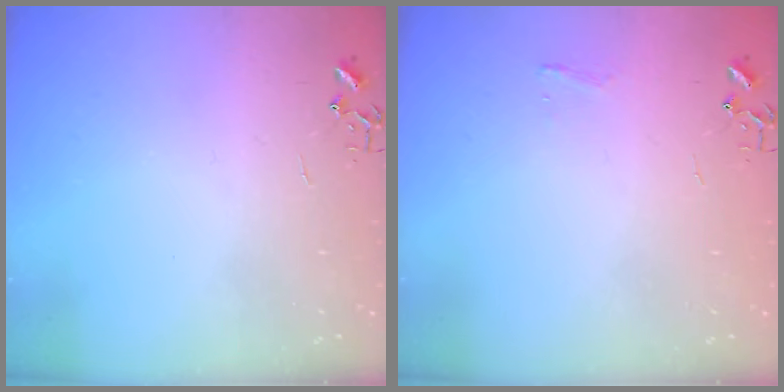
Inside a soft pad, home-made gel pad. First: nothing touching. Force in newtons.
{"total": 3.4, "press": 3.4, "slide": 0.4}